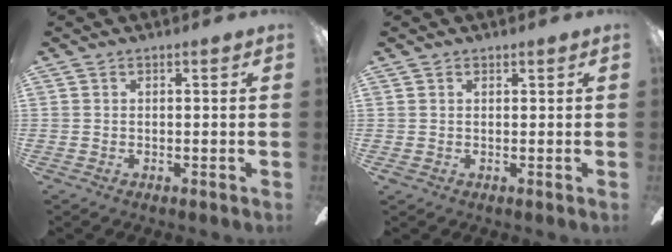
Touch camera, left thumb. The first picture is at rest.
{"total": 1.0, "force": [0.6, 0.8, 0.1], "torque": [-0.001, 0.004, 0.011]}